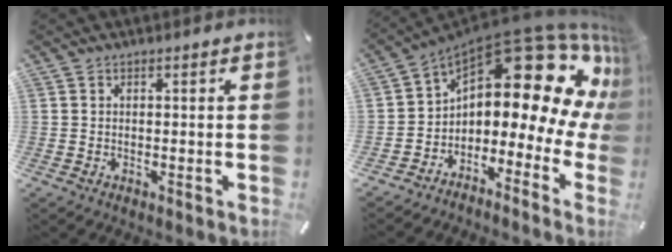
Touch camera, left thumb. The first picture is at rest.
{"total": 17.9, "force": [9.2, 8.9, 12.6], "torque": [-0.175, -0.085, 0.151]}